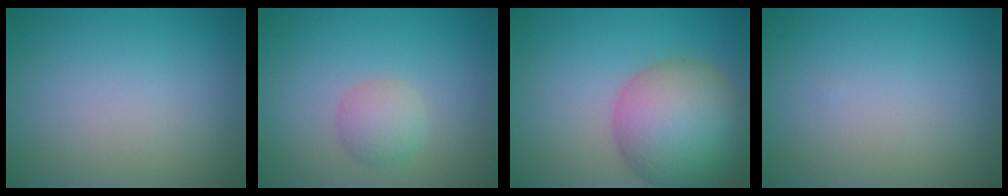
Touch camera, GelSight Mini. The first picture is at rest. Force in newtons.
{"total": 2.3, "press": 2.3, "slide": 0.0}
{"total": 10.0, "press": 10.0, "slide": 0.5}
{"total": 0.0}